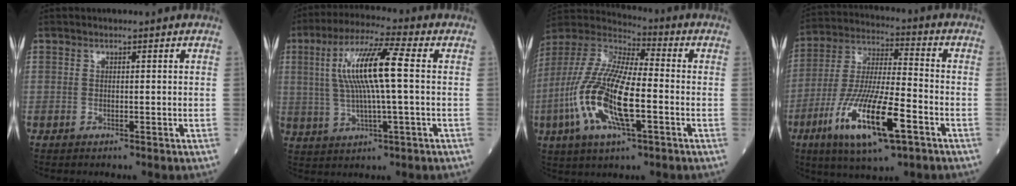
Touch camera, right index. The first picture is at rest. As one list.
[{"total": 11.8, "force": [1.7, 0.9, 11.6], "torque": [-0.232, 0.017, 0.030]}, {"total": 17.3, "force": [-4.5, 4.5, 16.2], "torque": [-0.347, -0.010, -0.087]}, {"total": 16.9, "force": [-7.3, 2.9, 14.9], "torque": [-0.297, -0.023, -0.127]}]